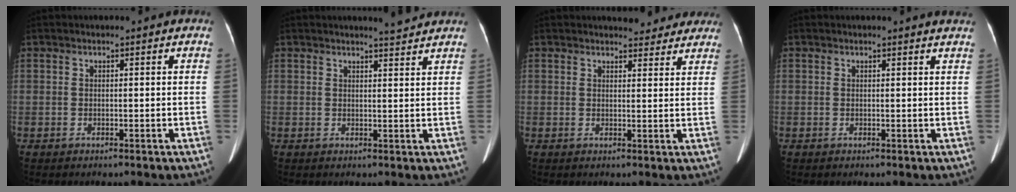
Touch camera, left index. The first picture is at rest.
{"total": 2.9, "force": [2.8, -0.3, 0.7], "torque": [-0.015, -0.006, 0.035]}
{"total": 6.8, "force": [6.3, 2.1, 1.4], "torque": [-0.001, -0.001, 0.060]}
{"total": 2.1, "force": [2.1, -0.1, 0.4], "torque": [-0.011, -0.005, 0.011]}